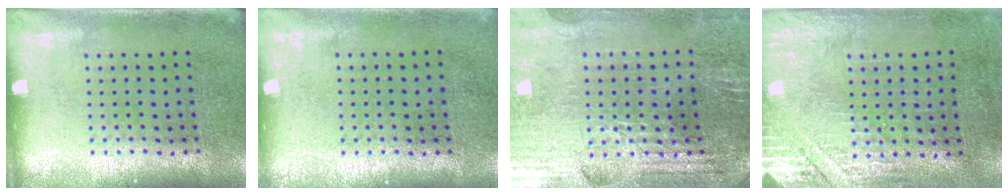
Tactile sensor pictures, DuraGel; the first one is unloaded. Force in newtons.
{"total": 0.0}
{"total": 2.7, "press": 2.7, "slide": 0.5}
{"total": 2.7, "press": 2.4, "slide": 1.2}